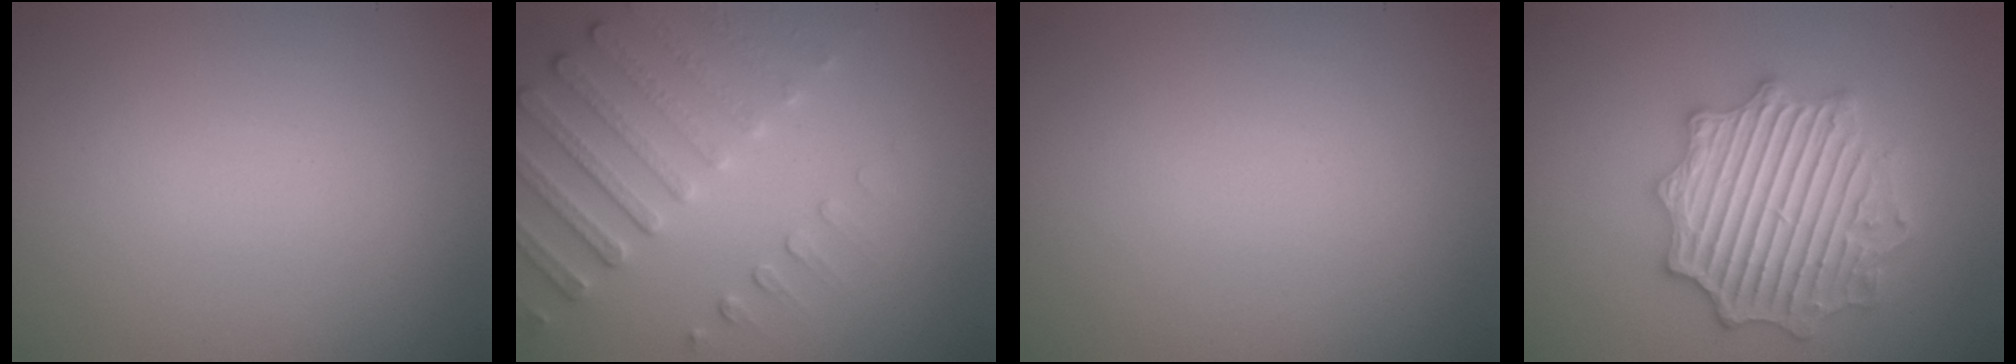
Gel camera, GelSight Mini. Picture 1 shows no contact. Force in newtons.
{"total": 4.9, "press": 3.6, "slide": 3.3}
{"total": 0.0}
{"total": 6.8, "press": 6.7, "slide": 1.1}